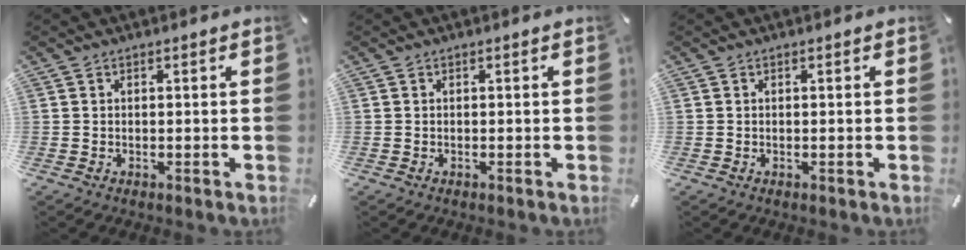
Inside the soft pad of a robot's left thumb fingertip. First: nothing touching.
{"total": 0.0}
{"total": 0.0}